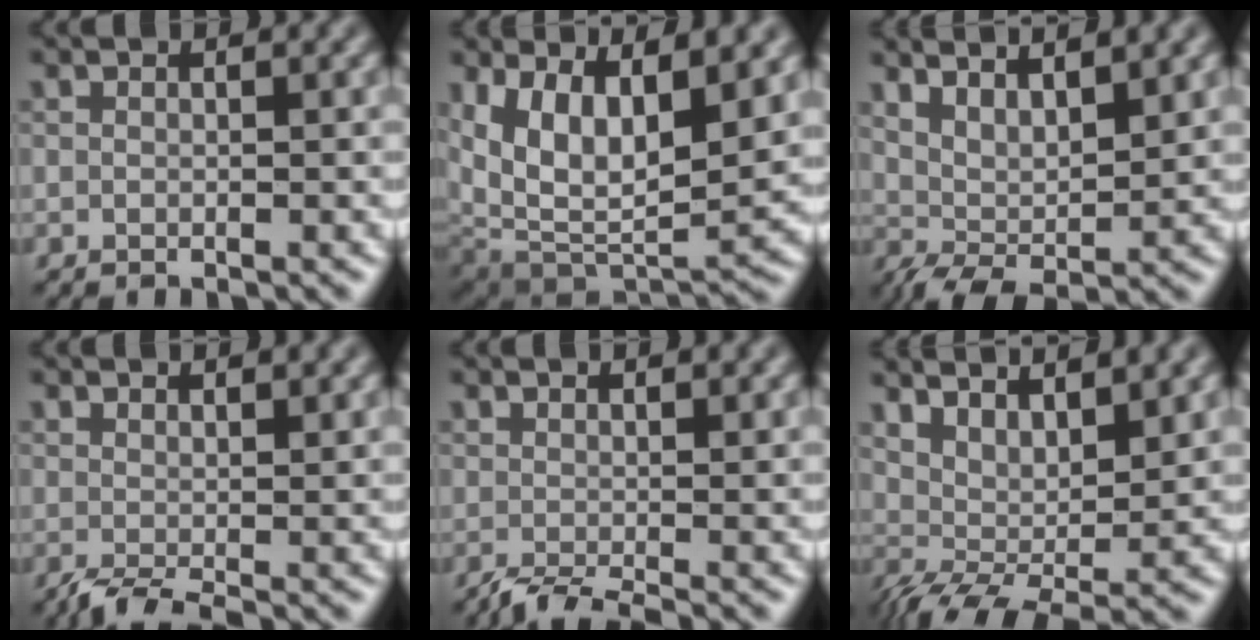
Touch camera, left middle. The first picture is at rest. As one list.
[{"total": 12.8, "force": [4.7, 6.1, 10.3], "torque": [-0.171, -0.005, 0.090]}, {"total": 4.2, "force": [2.7, 1.1, 3.0], "torque": [-0.051, -0.002, 0.051]}, {"total": 2.3, "force": [0.1, 0.9, 2.2], "torque": [-0.027, 0.001, -0.005]}, {"total": 2.3, "force": [-0.6, 0.7, 2.1], "torque": [-0.027, -0.003, -0.020]}, {"total": 5.4, "force": [2.8, 1.9, 4.2], "torque": [-0.073, 0.000, 0.054]}]